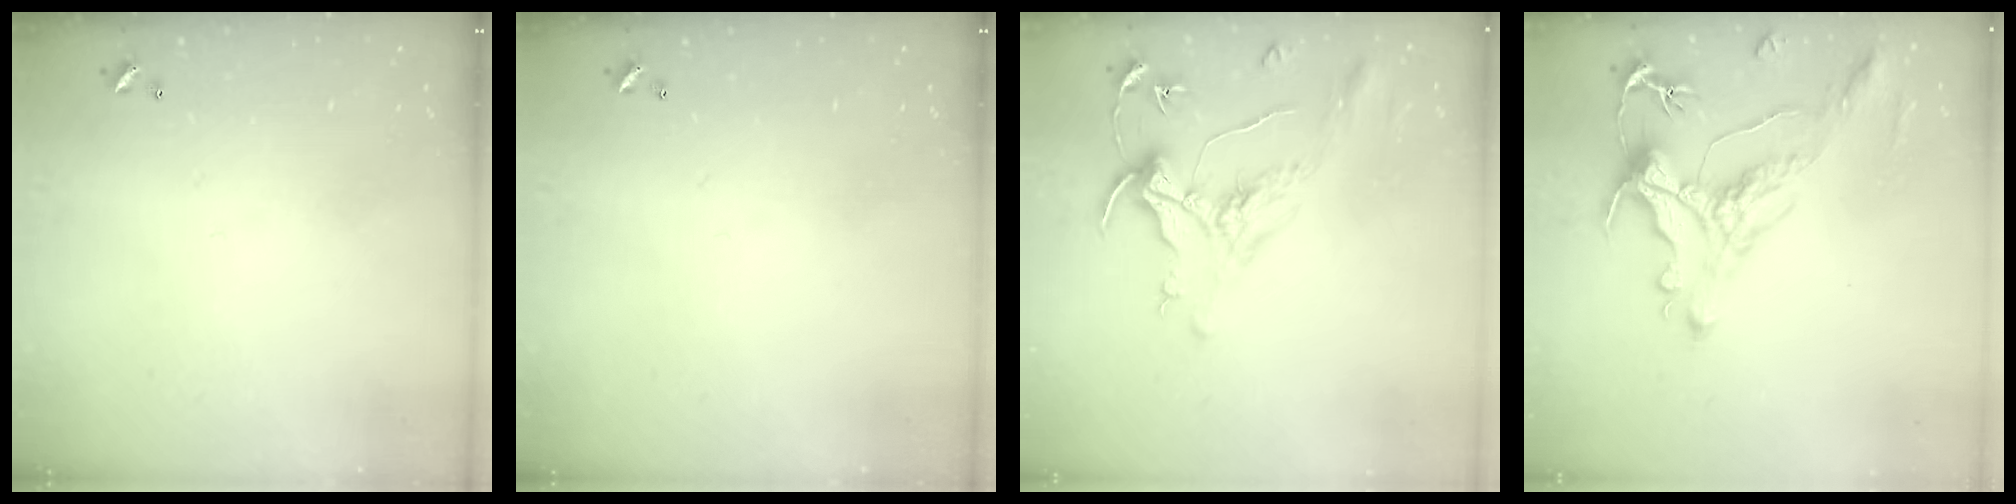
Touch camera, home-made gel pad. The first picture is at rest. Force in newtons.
{"total": 0.0}
{"total": 1.6, "press": 1.4, "slide": 0.7}
{"total": 1.2, "press": 0.2, "slide": 1.2}